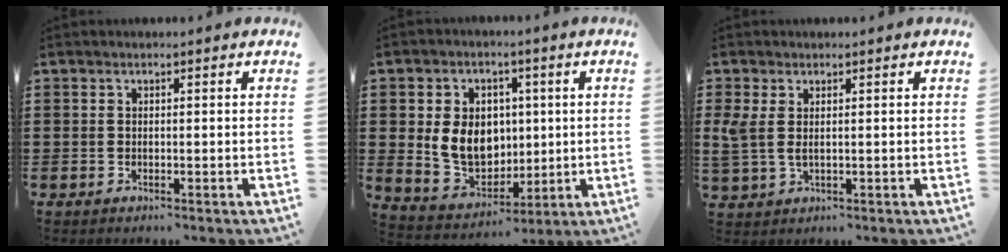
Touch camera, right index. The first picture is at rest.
{"total": 9.1, "force": [0.7, 7.5, 5.2], "torque": [-0.110, 0.009, 0.012]}
{"total": 2.8, "force": [0.9, 1.3, 2.3], "torque": [-0.076, -0.004, 0.008]}